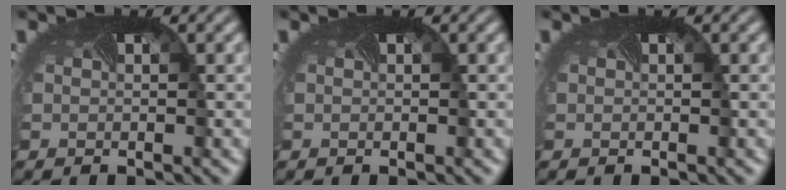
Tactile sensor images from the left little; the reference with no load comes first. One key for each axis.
{"total": 0.0}
{"total": 0.0}